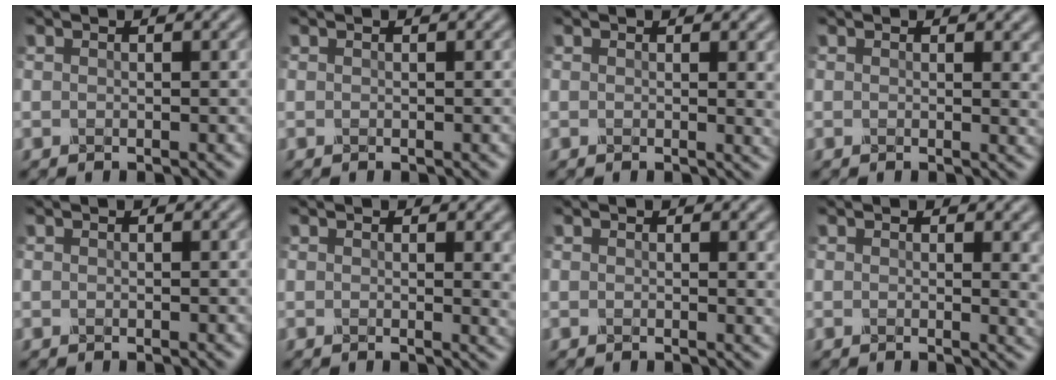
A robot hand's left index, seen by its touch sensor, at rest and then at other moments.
{"total": 0.0}
{"total": 2.5, "force": [0.0, 1.3, 2.1], "torque": [-0.017, 0.001, -0.004]}
{"total": 2.4, "force": [0.2, 1.4, 1.9], "torque": [-0.021, 0.001, 0.000]}
{"total": 0.0}
{"total": 3.2, "force": [0.0, 1.8, 2.7], "torque": [-0.024, 0.001, -0.003]}
{"total": 1.4, "force": [0.2, 0.8, 1.1], "torque": [-0.013, -0.001, -0.001]}
{"total": 3.8, "force": [0.1, 2.2, 3.1], "torque": [-0.031, 0.003, -0.001]}